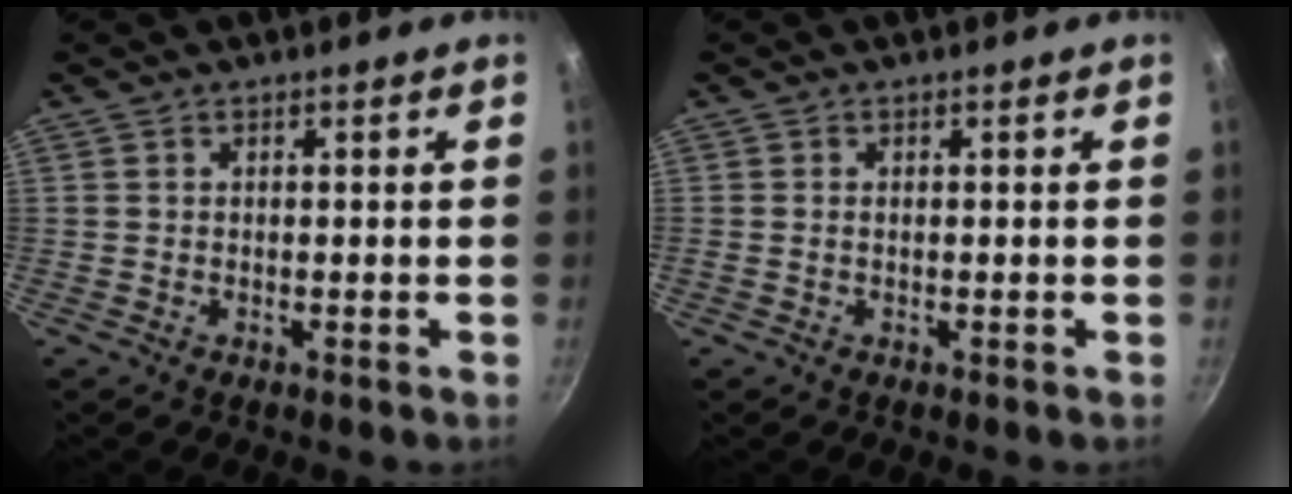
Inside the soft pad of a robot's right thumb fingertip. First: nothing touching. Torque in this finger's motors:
{"motor_torque": [-0.01, 0.02, 0.53, 0.00, -0.06]}